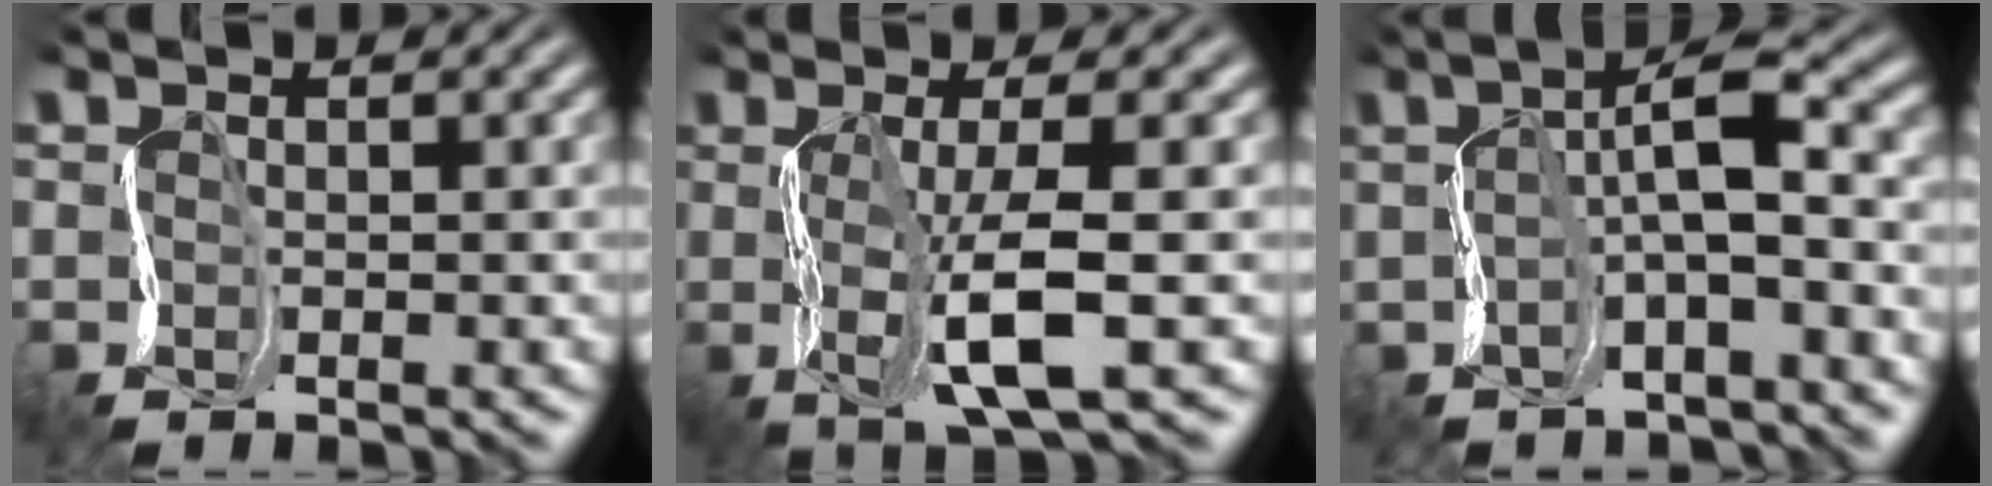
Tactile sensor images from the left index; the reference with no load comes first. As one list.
[{"total": 4.7, "force": [0.4, 0.5, 4.6], "torque": [-0.097, 0.011, 0.000]}, {"total": 3.6, "force": [1.0, 0.2, 3.4], "torque": [-0.052, 0.032, 0.000]}]